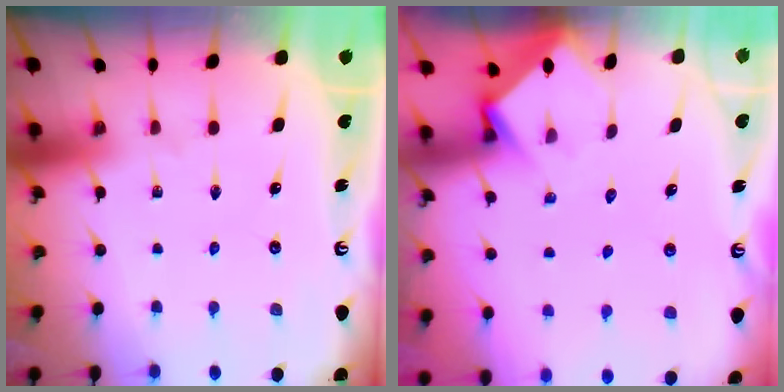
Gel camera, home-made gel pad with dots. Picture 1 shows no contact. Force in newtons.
{"total": 3.5, "press": 3.5, "slide": 0.2}